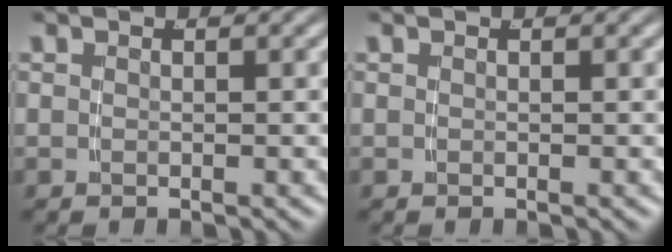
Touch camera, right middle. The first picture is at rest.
{"total": 0.0}